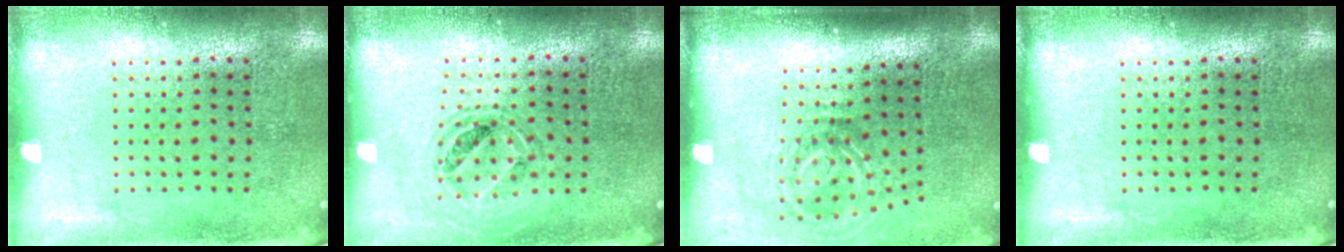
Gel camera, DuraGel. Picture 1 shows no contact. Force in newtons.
{"total": 0.8, "press": 0.8, "slide": 0.1}
{"total": 2.0, "press": 1.2, "slide": 1.6}
{"total": 0.0}